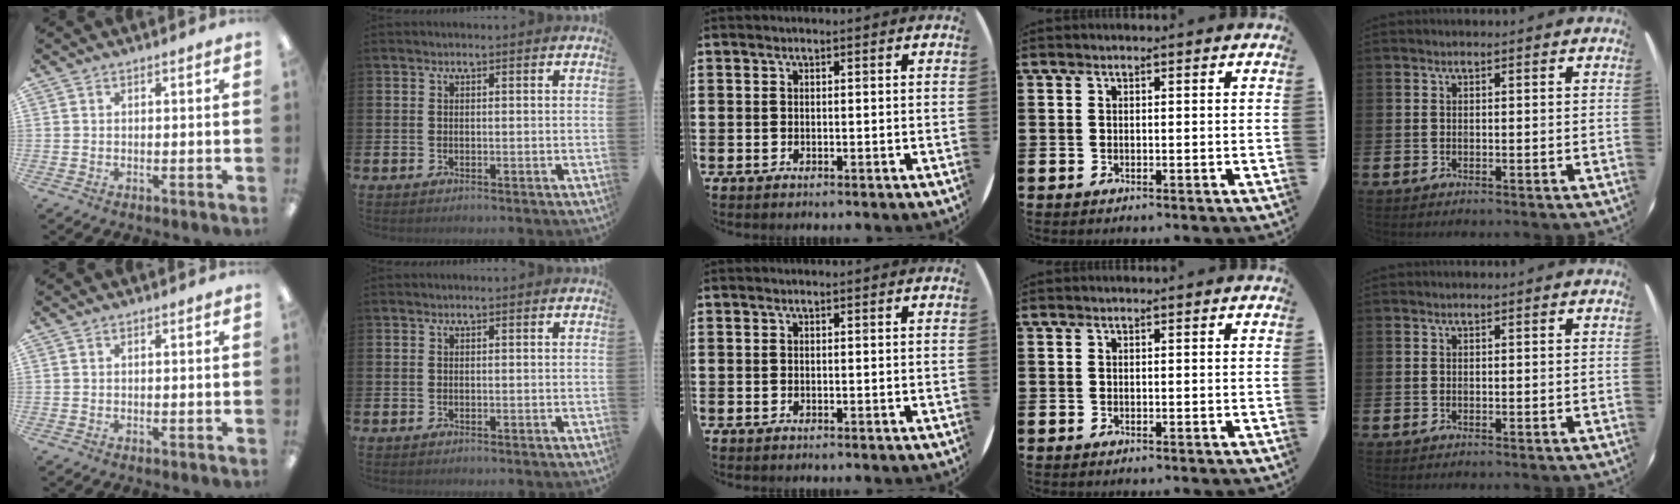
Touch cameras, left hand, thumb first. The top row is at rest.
{}